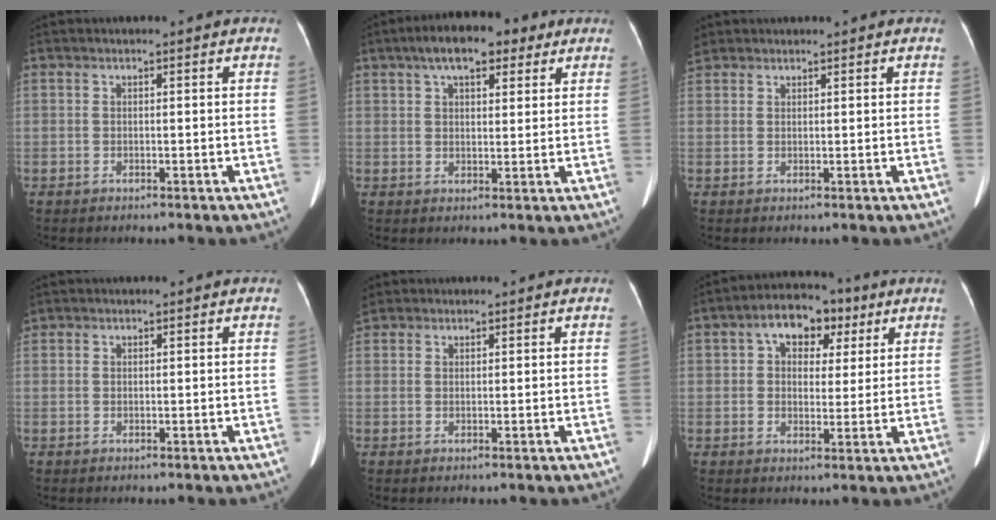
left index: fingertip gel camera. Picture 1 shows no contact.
{"total": 9.4, "force": [5.7, 3.6, 6.6], "torque": [-0.104, 0.031, 0.087]}
{"total": 2.8, "force": [2.2, 1.5, 0.5], "torque": [-0.018, 0.015, 0.046]}
{"total": 0.6, "force": [0.6, 0.1, 0.1], "torque": [-0.014, 0.007, 0.019]}
{"total": 2.5, "force": [1.9, 1.5, 0.4], "torque": [-0.014, 0.014, 0.039]}
{"total": 8.3, "force": [3.7, 5.1, 5.3], "torque": [-0.076, 0.034, 0.053]}